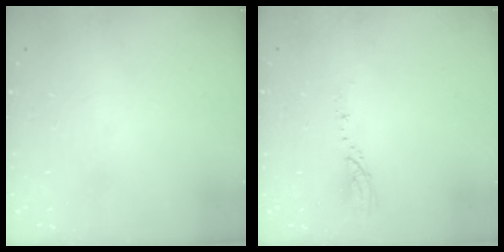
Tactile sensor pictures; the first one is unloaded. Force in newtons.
{"total": 3.2, "press": 3.1, "slide": 0.4}